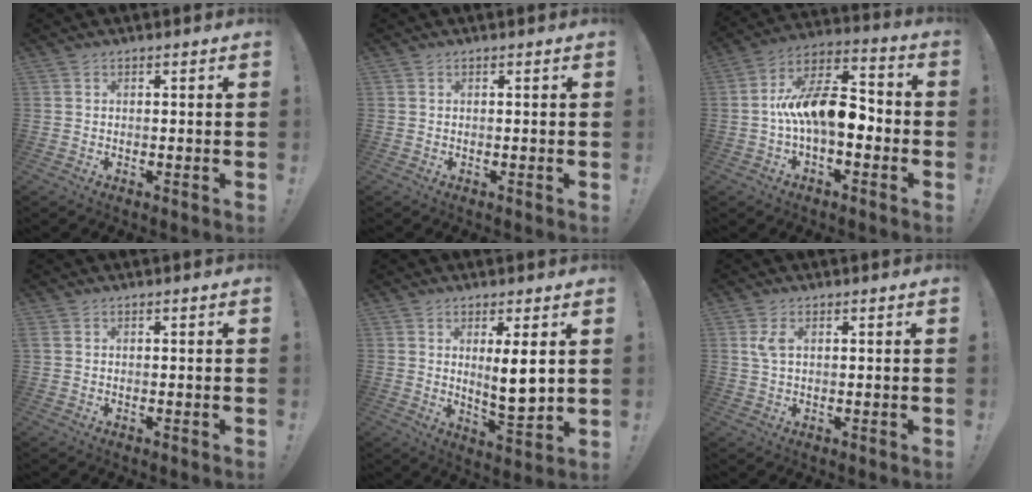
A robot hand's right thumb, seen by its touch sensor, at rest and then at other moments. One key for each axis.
{"total": 0.0}
{"total": 15.7, "fx": -1.6, "fy": 7.9, "fz": 13.5, "tx": -0.240, "ty": 0.010, "tz": -0.025}
{"total": 0.7, "fx": 0.2, "fy": -0.1, "fz": 0.6, "tx": -0.012, "ty": -0.001, "tz": 0.003}
{"total": 8.7, "fx": 2.8, "fy": 1.1, "fz": 8.2, "tx": -0.112, "ty": -0.026, "tz": 0.043}
{"total": 3.7, "fx": 1.1, "fy": 1.7, "fz": 3.1, "tx": -0.061, "ty": -0.001, "tz": 0.016}